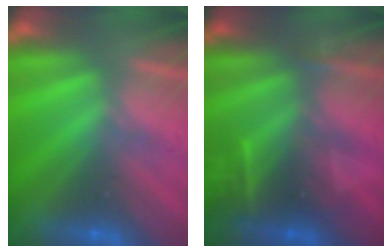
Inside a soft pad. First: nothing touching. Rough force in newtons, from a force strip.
{"total": 2.4}